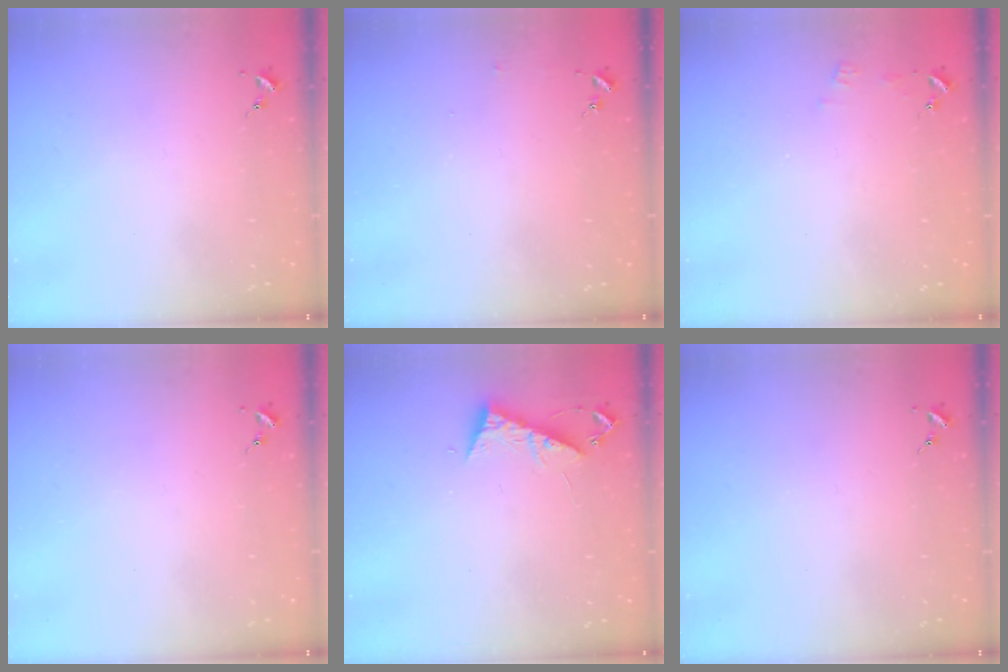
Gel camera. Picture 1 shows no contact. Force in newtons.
{"total": 2.5, "press": 2.5, "slide": 0.2}
{"total": 4.2, "press": 4.2, "slide": 0.5}
{"total": 0.0}
{"total": 7.7, "press": 7.6, "slide": 0.6}
{"total": 0.0}